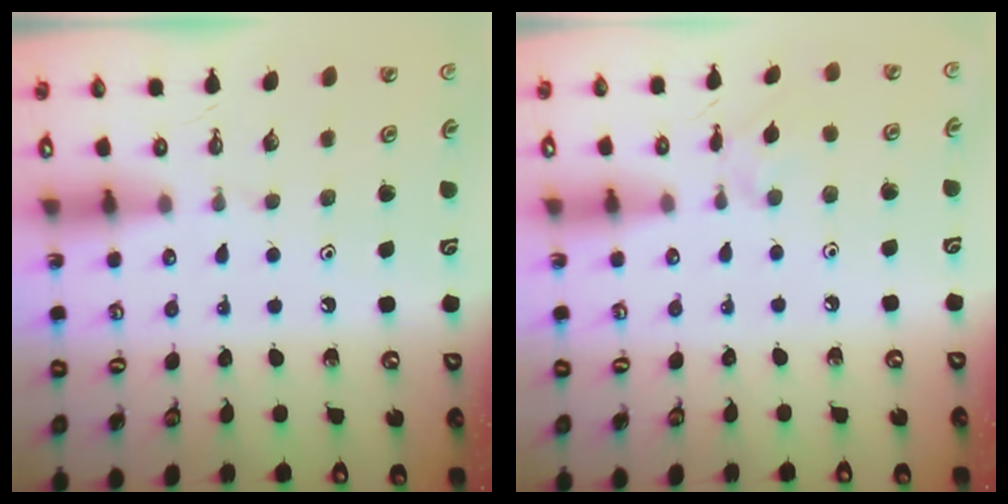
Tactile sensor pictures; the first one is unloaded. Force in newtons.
{"total": 2.8, "press": 2.7, "slide": 0.6}